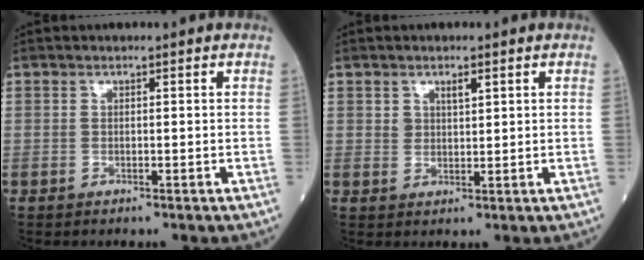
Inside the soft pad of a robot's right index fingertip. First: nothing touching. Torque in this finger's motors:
{"motor_torque": [-0.01, 0.05, -0.01, 0.02]}